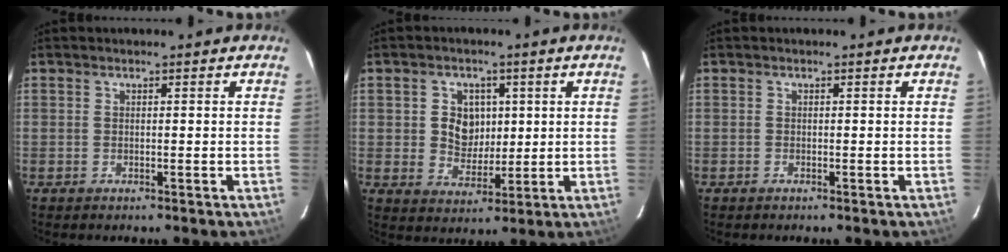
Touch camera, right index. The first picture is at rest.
{"total": 6.5, "force": [1.0, 5.7, 3.0], "torque": [-0.059, 0.012, 0.026]}
{"total": 0.0}